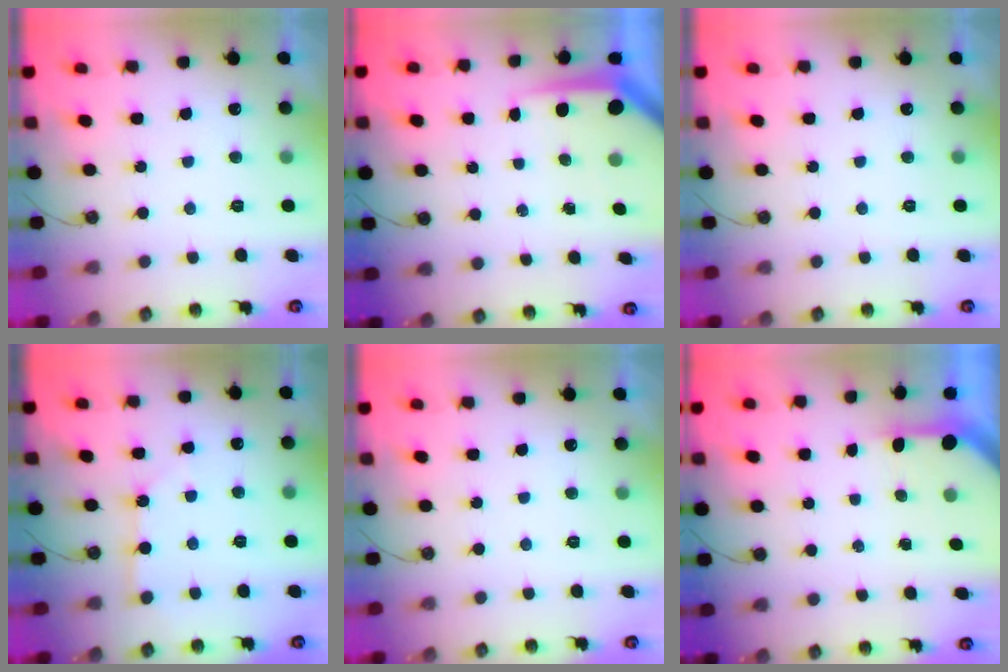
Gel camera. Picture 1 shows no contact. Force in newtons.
{"total": 6.2, "press": 6.2, "slide": 0.6}
{"total": 0.0}
{"total": 2.4, "press": 2.4, "slide": 0.3}
{"total": 0.0}
{"total": 3.1, "press": 3.1, "slide": 0.3}